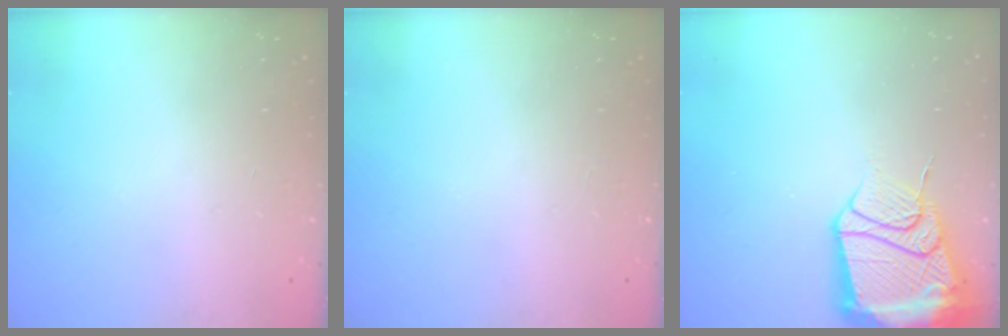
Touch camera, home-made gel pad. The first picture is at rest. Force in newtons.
{"total": 0.0}
{"total": 20.6, "press": 20.5, "slide": 2.3}